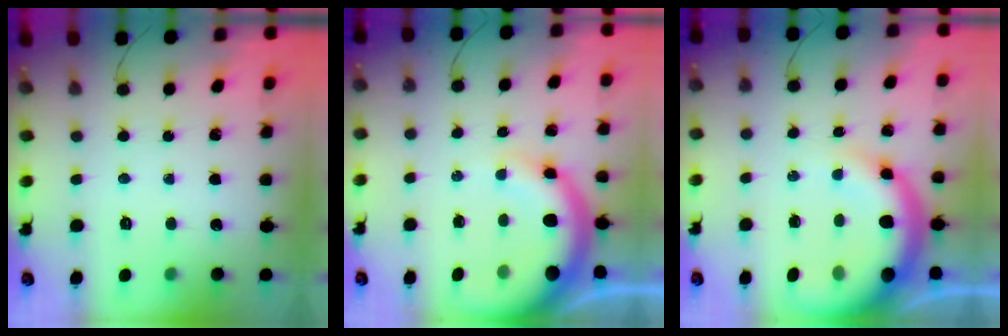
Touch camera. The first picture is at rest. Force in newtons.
{"total": 11.4, "press": 11.1, "slide": 2.6}
{"total": 16.1, "press": 15.7, "slide": 3.4}